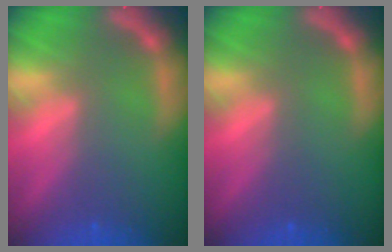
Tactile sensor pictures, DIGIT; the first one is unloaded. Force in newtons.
{"total": 0.0}